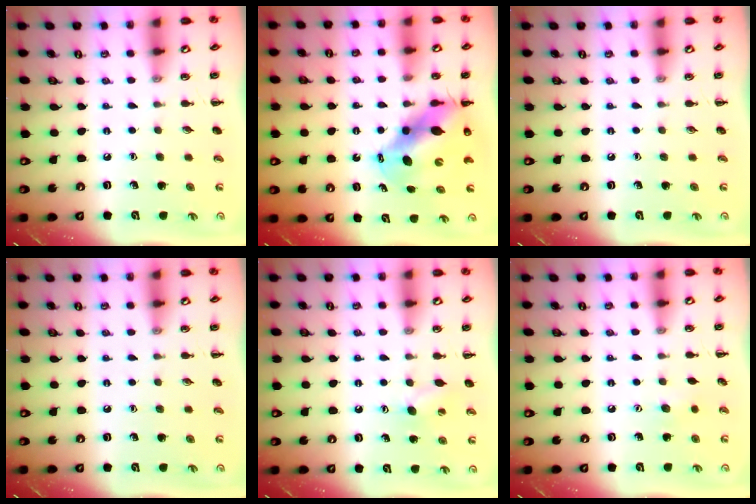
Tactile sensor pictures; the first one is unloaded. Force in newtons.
{"total": 11.6, "press": 11.3, "slide": 2.9}
{"total": 0.0}
{"total": 0.0}
{"total": 5.3, "press": 5.1, "slide": 1.3}
{"total": 3.0, "press": 2.9, "slide": 0.6}